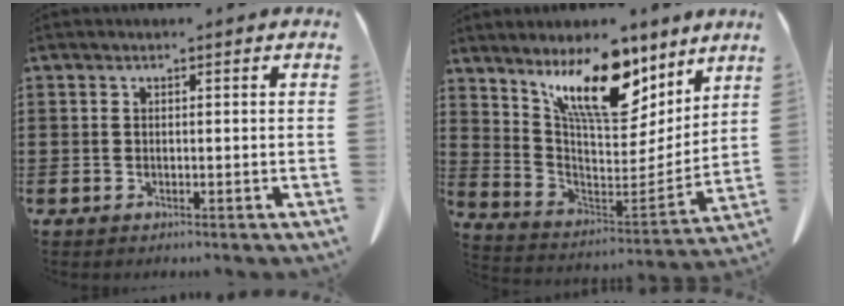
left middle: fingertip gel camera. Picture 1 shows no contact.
{"total": 12.1, "force": [8.6, 4.5, 7.3], "torque": [-0.148, -0.044, 0.154]}